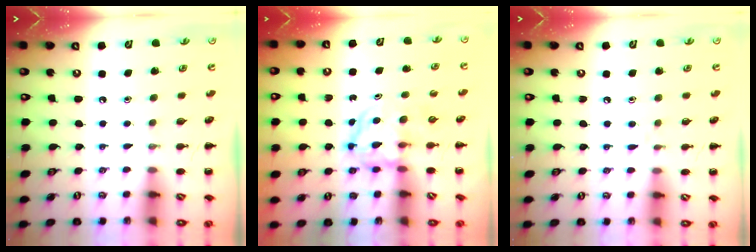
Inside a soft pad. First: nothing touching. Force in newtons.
{"total": 3.8, "press": 3.8, "slide": 0.5}
{"total": 3.5, "press": 3.2, "slide": 1.4}